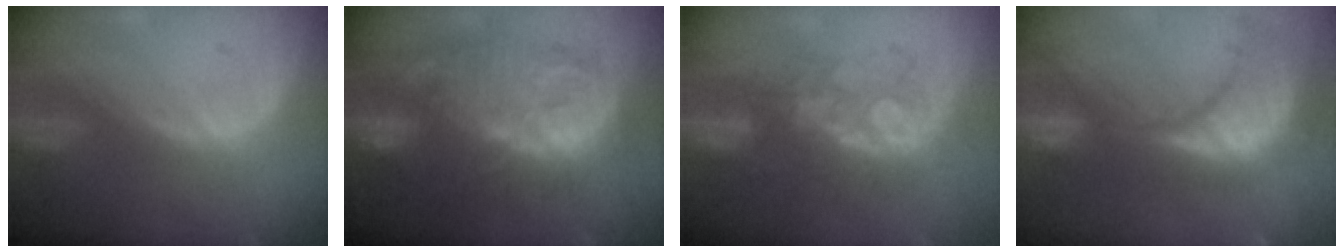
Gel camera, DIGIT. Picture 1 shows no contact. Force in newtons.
{"total": 13.8, "press": 13.7, "slide": 1.3}
{"total": 7.7, "press": 7.4, "slide": 2.1}
{"total": 14.3, "press": 12.0, "slide": 7.8}